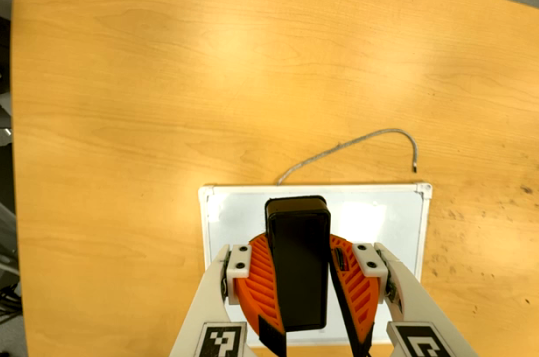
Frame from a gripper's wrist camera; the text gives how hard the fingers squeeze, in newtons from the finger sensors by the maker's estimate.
{"total": 10.7, "left": 10.4, "right": 10.9}